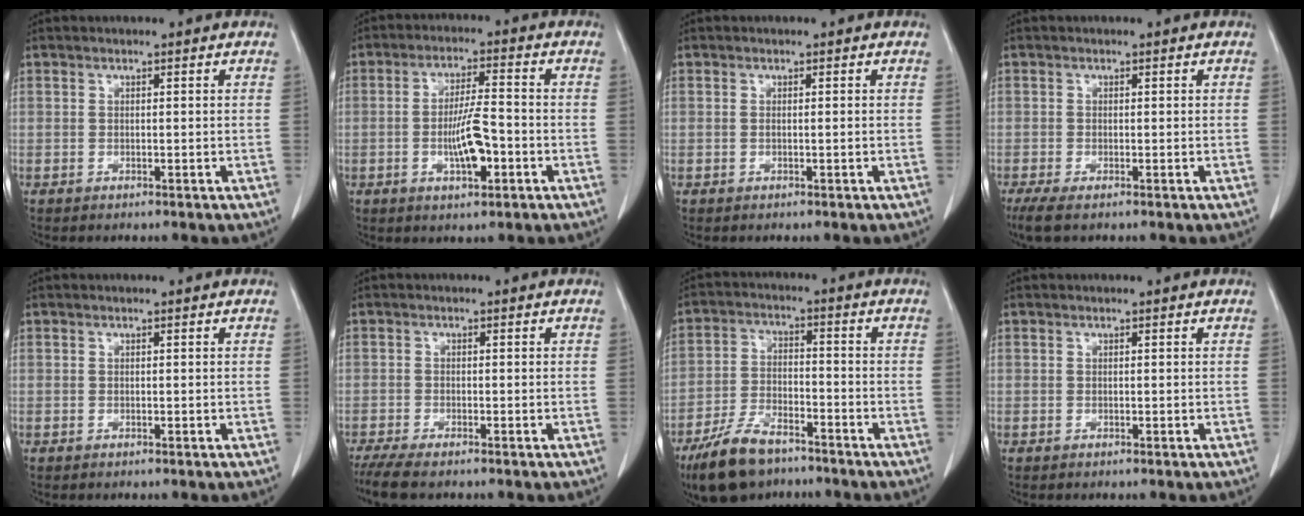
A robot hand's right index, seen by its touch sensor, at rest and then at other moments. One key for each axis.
{"total": 7.3, "fx": -2.2, "fy": 1.5, "fz": 6.8, "tx": -0.128, "ty": 0.002, "tz": -0.037}
{"total": 0.6, "fx": -0.1, "fy": 0.0, "fz": 0.5, "tx": -0.012, "ty": 0.000, "tz": -0.001}
{"total": 2.9, "fx": -1.8, "fy": 0.8, "fz": 2.2, "tx": -0.048, "ty": -0.008, "tz": -0.031}
{"total": 0.0}
{"total": 5.1, "fx": -4.1, "fy": 1.0, "fz": 2.9, "tx": -0.051, "ty": -0.013, "tz": -0.068}
{"total": 10.1, "fx": -7.5, "fy": 4.0, "fz": 5.6, "tx": -0.118, "ty": -0.015, "tz": -0.138}
{"total": 0.0}